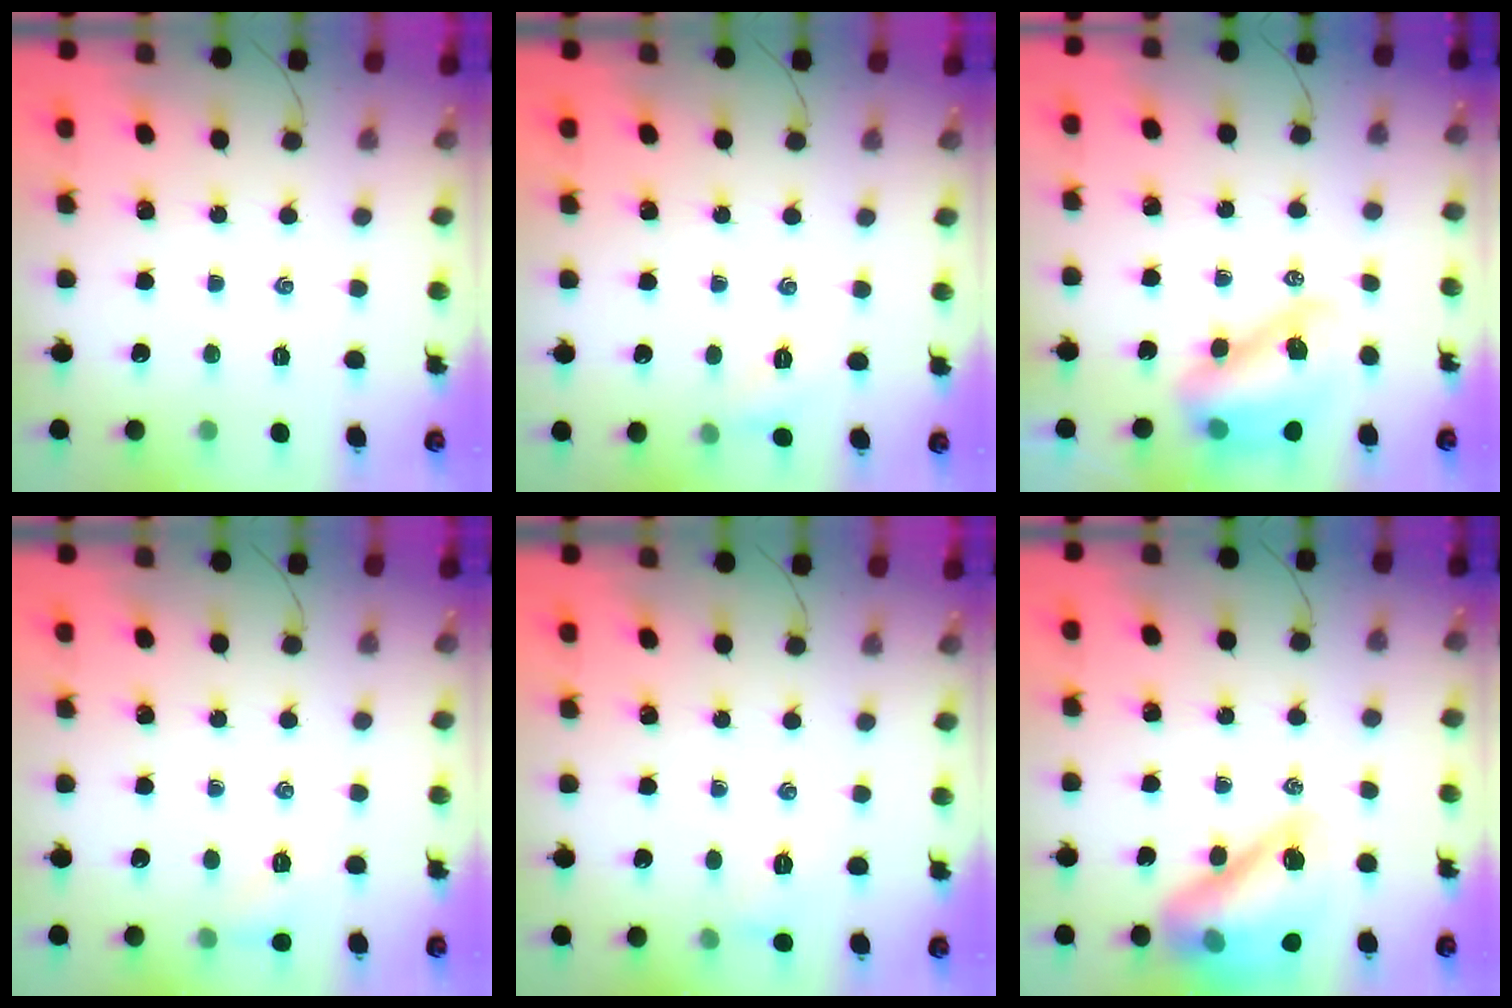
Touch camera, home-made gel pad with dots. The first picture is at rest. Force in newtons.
{"total": 5.9, "press": 5.7, "slide": 1.6}
{"total": 10.6, "press": 10.1, "slide": 3.1}
{"total": 5.9, "press": 5.6, "slide": 1.7}
{"total": 5.7, "press": 5.6, "slide": 1.2}
{"total": 18.0, "press": 17.4, "slide": 4.6}